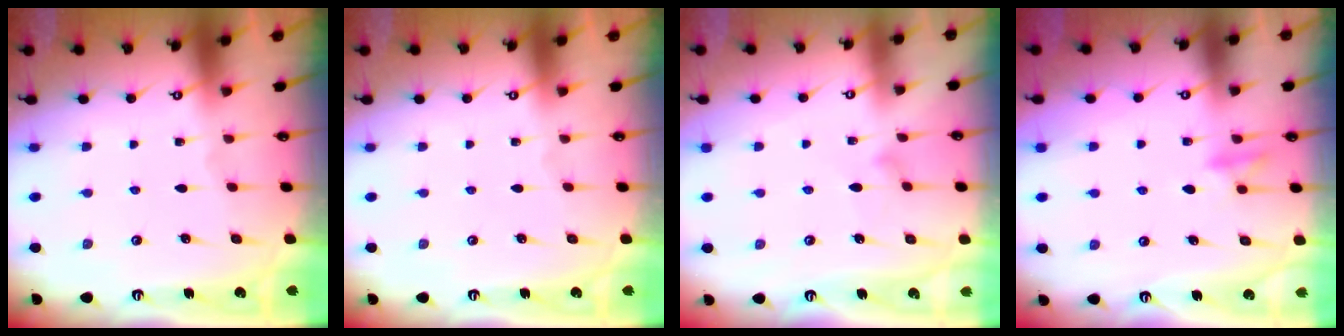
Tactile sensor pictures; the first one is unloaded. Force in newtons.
{"total": 0.0}
{"total": 8.0, "press": 8.0, "slide": 0.3}
{"total": 9.0, "press": 8.9, "slide": 1.2}